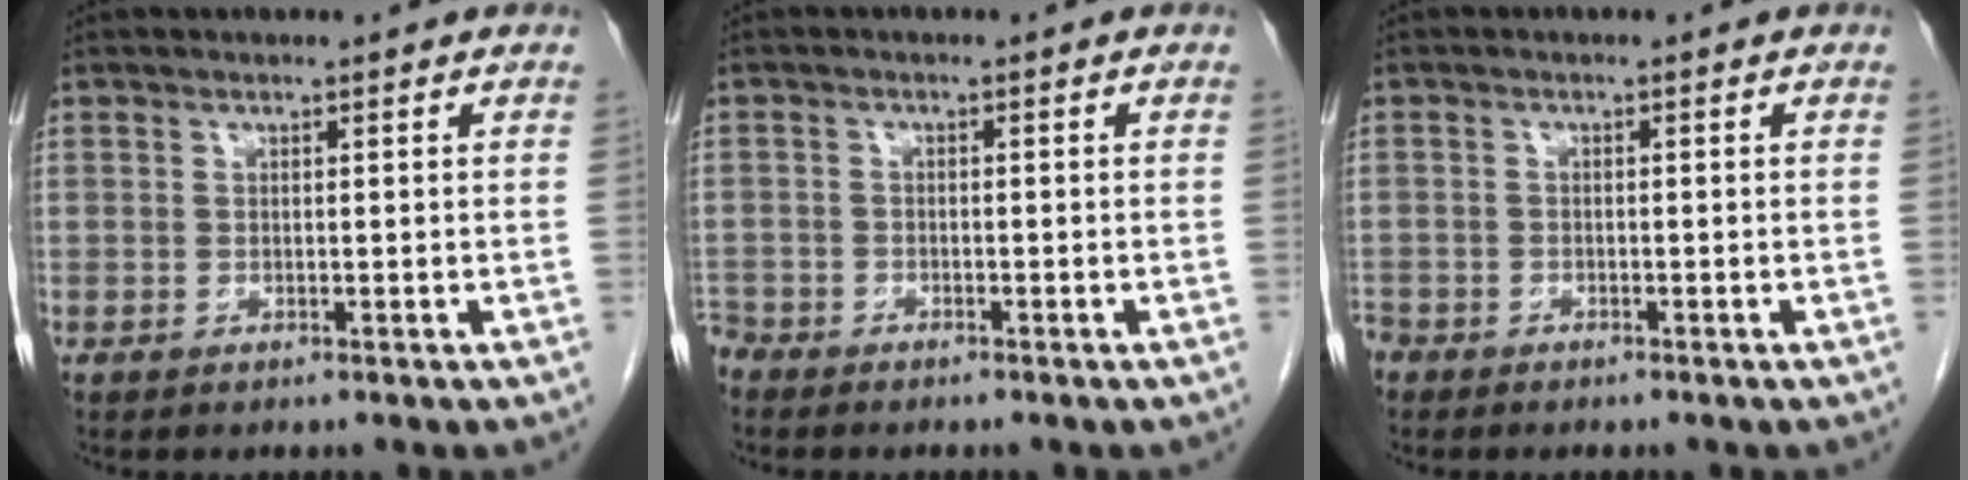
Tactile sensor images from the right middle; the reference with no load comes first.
{"total": 3.4, "force": [-3.2, 1.1, 0.5], "torque": [-0.006, -0.004, -0.057]}
{"total": 2.7, "force": [-2.3, 1.3, 0.6], "torque": [-0.013, 0.000, -0.042]}